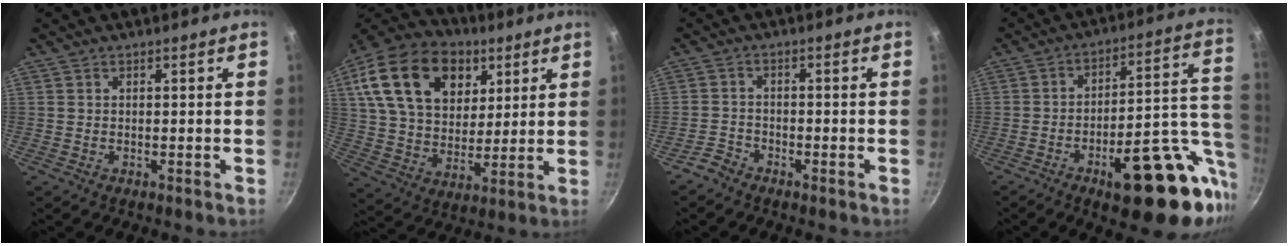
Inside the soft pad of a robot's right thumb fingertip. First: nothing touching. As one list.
[{"total": 23.9, "force": [9.4, 16.3, 14.6], "torque": [-0.240, -0.009, 0.161]}, {"total": 2.7, "force": [-2.4, 1.1, 0.5], "torque": [-0.012, 0.022, -0.049]}, {"total": 21.8, "force": [-7.4, 8.3, 18.7], "torque": [-0.203, 0.033, -0.099]}]